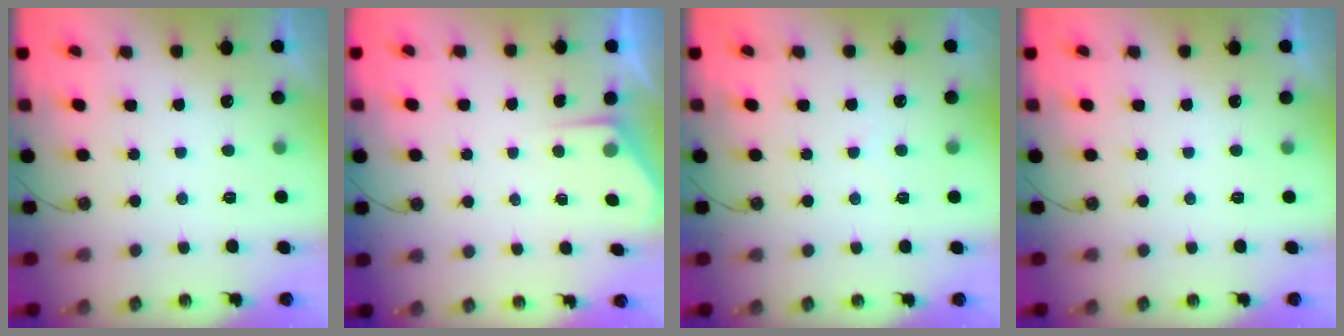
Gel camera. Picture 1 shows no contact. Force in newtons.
{"total": 3.0, "press": 3.0, "slide": 0.4}
{"total": 2.9, "press": 2.9, "slide": 0.4}
{"total": 0.0}